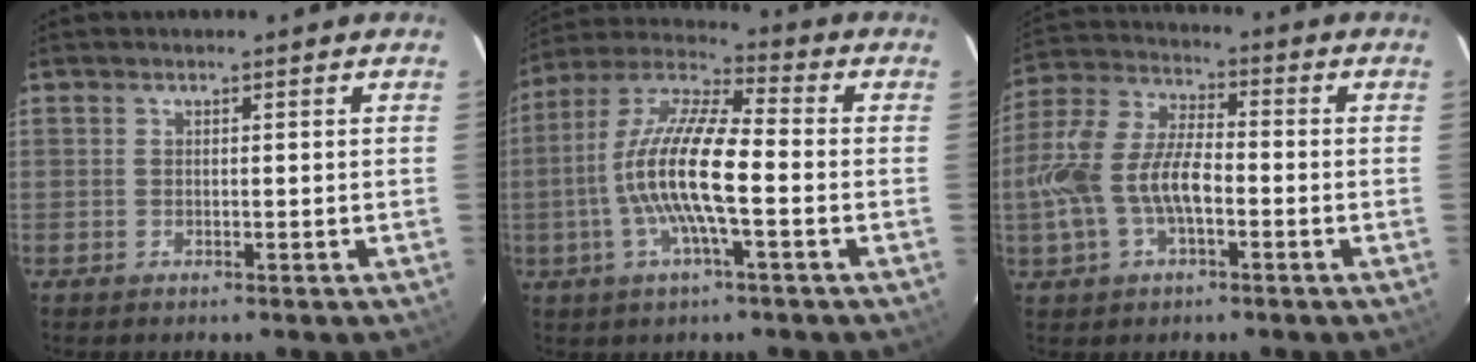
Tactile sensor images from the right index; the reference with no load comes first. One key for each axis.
{"total": 14.5, "fx": -2.5, "fy": 3.0, "fz": 14.0, "tx": -0.274, "ty": 0.005, "tz": -0.057}
{"total": 13.5, "fx": -3.2, "fy": 6.7, "fz": 11.2, "tx": -0.242, "ty": 0.010, "tz": -0.059}